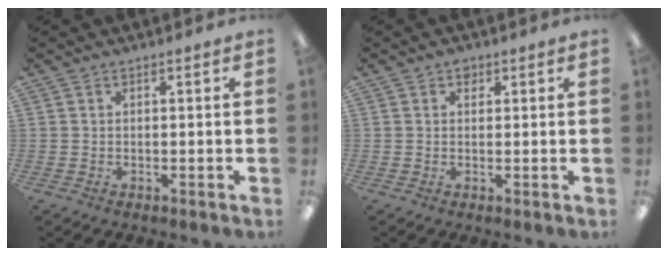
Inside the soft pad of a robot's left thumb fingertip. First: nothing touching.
{"total": 1.5, "force": [0.8, 1.1, 0.6], "torque": [-0.006, -0.001, 0.014]}